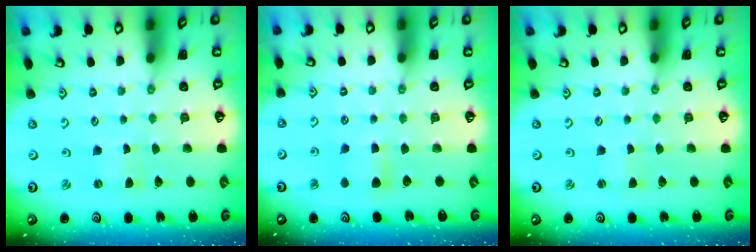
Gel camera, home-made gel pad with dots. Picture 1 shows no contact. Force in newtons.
{"total": 5.0, "press": 5.0, "slide": 0.7}
{"total": 0.5, "press": 0.4, "slide": 0.3}